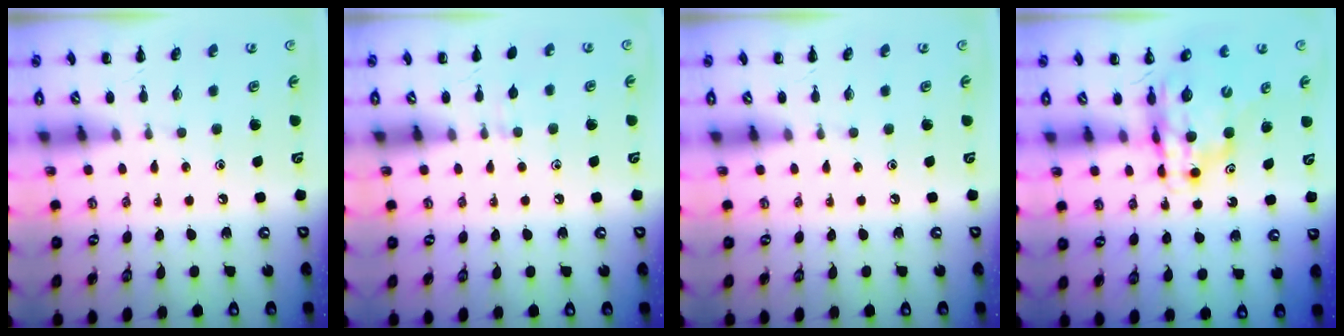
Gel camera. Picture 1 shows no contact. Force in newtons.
{"total": 6.2, "press": 5.8, "slide": 2.2}
{"total": 0.0}
{"total": 11.4, "press": 10.8, "slide": 3.7}